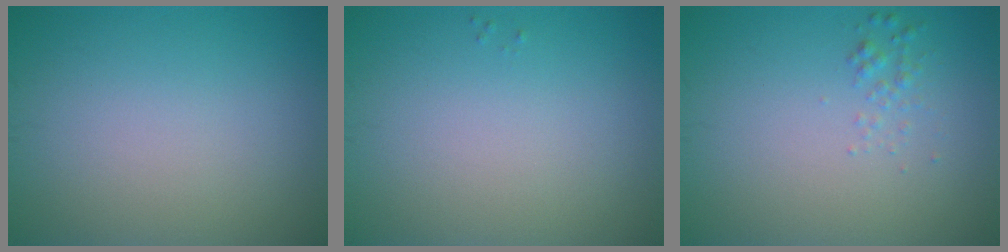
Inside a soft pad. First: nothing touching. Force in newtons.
{"total": 0.0}
{"total": 1.0, "press": 1.0, "slide": 0.0}